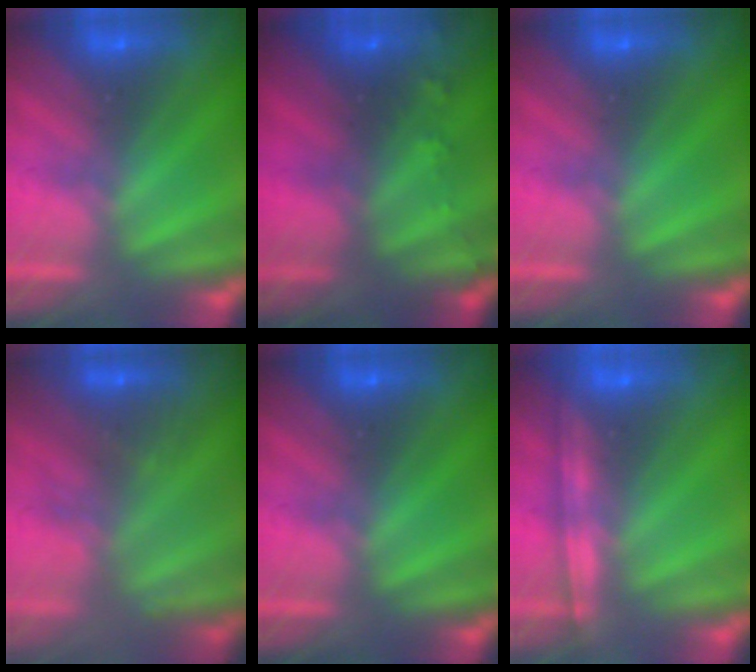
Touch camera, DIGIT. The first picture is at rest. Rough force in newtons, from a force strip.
{"total": 5.8}
{"total": 0.0}
{"total": 3.1}
{"total": 0.0}
{"total": 1.2}